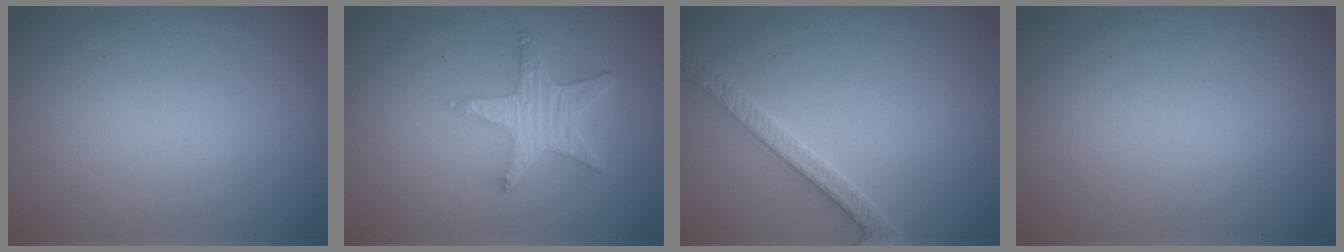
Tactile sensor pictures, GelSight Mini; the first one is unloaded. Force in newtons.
{"total": 5.1, "press": 4.1, "slide": 3.1}
{"total": 2.6, "press": 2.6, "slide": 0.5}
{"total": 0.0}